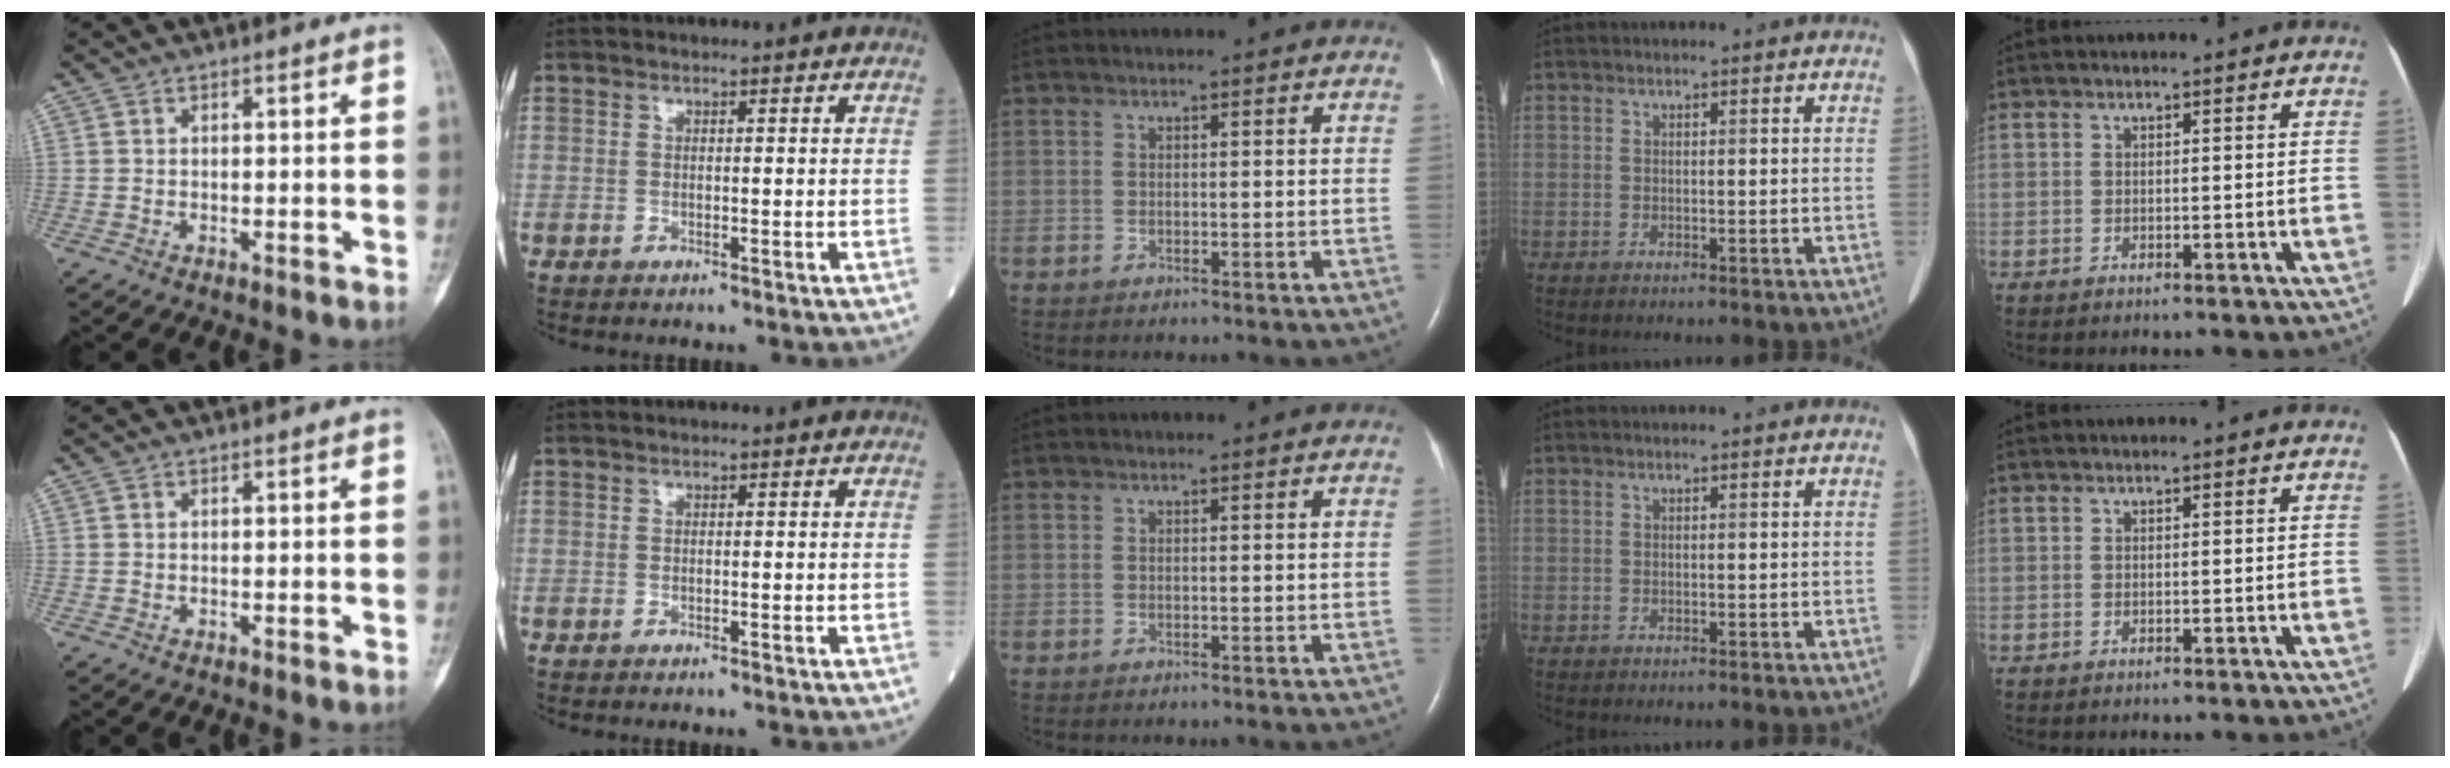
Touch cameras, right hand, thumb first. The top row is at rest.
{}